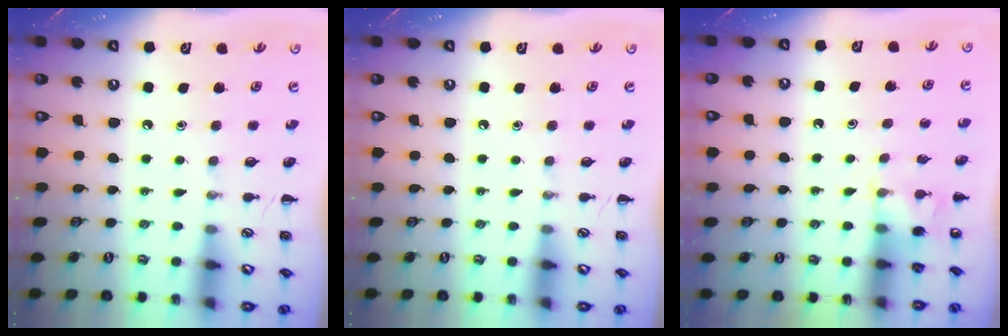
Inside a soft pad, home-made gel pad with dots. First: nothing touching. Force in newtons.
{"total": 0.0}
{"total": 4.6, "press": 4.4, "slide": 1.4}